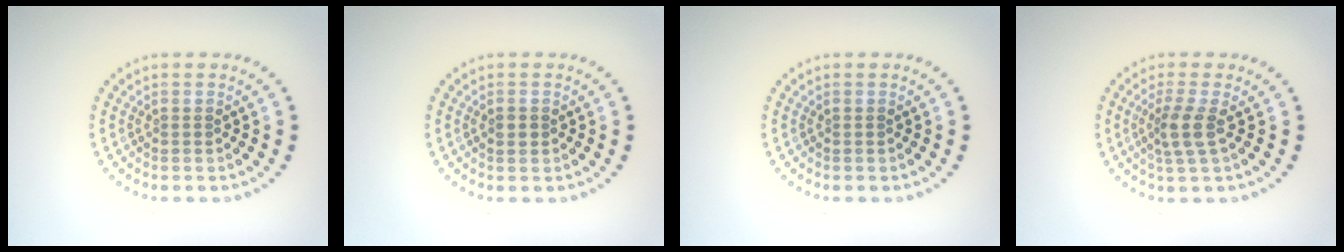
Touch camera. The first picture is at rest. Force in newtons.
{"total": 1.3, "press": 1.3, "slide": 0.1}
{"total": 0.0}
{"total": 2.5, "press": 2.0, "slide": 1.6}